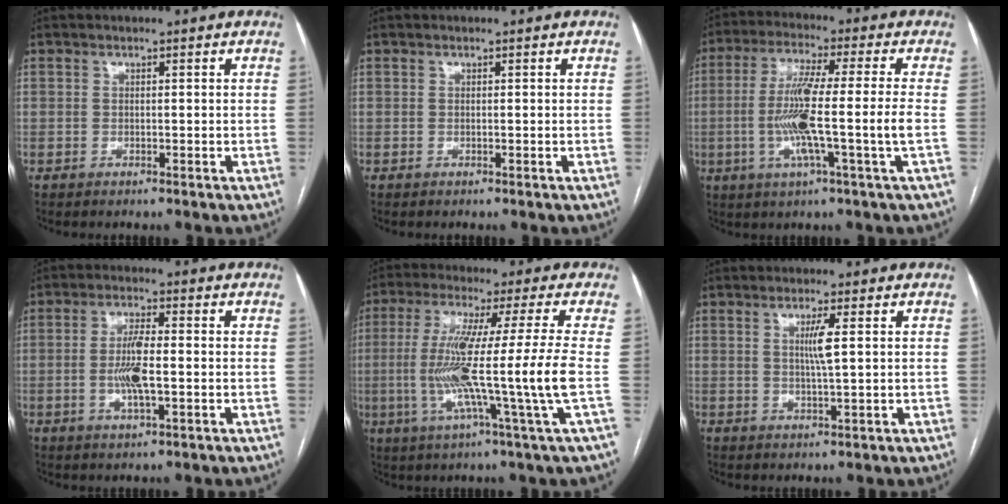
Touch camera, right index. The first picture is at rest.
{"total": 0.0}
{"total": 11.8, "force": [-2.0, -1.1, 11.5], "torque": [-0.220, -0.007, -0.042]}
{"total": 6.0, "force": [-0.9, 1.0, 5.8], "torque": [-0.119, -0.003, -0.017]}
{"total": 15.3, "force": [-2.3, -2.5, 14.9], "torque": [-0.275, -0.023, -0.045]}
{"total": 3.3, "force": [0.7, -0.3, 3.2], "torque": [-0.061, -0.004, 0.013]}